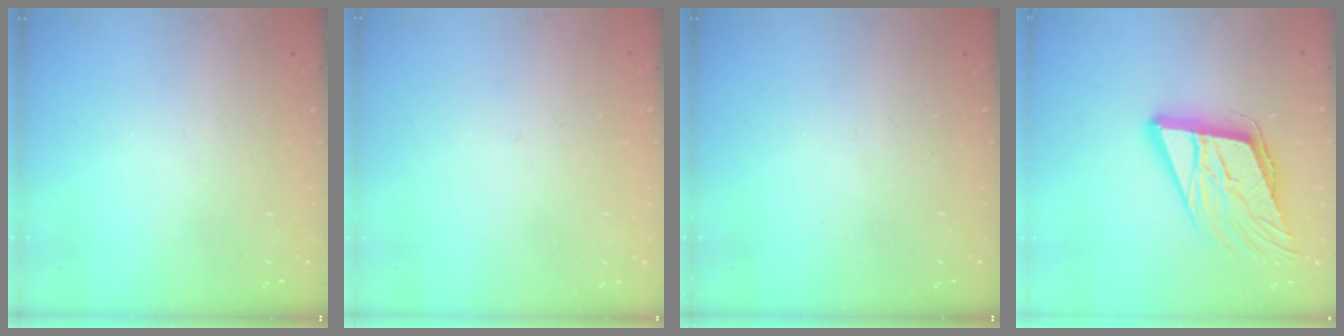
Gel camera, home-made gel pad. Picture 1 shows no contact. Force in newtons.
{"total": 2.7, "press": 2.7, "slide": 0.3}
{"total": 0.0}
{"total": 15.0, "press": 14.6, "slide": 3.5}